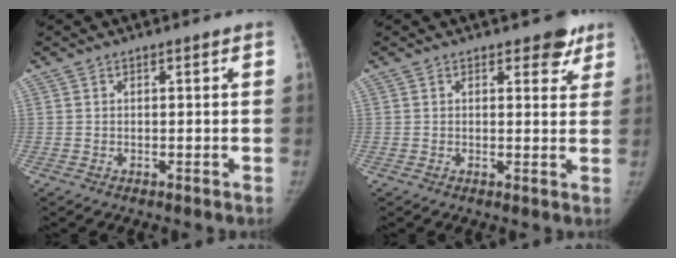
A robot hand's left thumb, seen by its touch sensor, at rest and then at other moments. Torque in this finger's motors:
{"motor_torque": [0.32, 0.04, 0.69, -0.61, 0.06]}